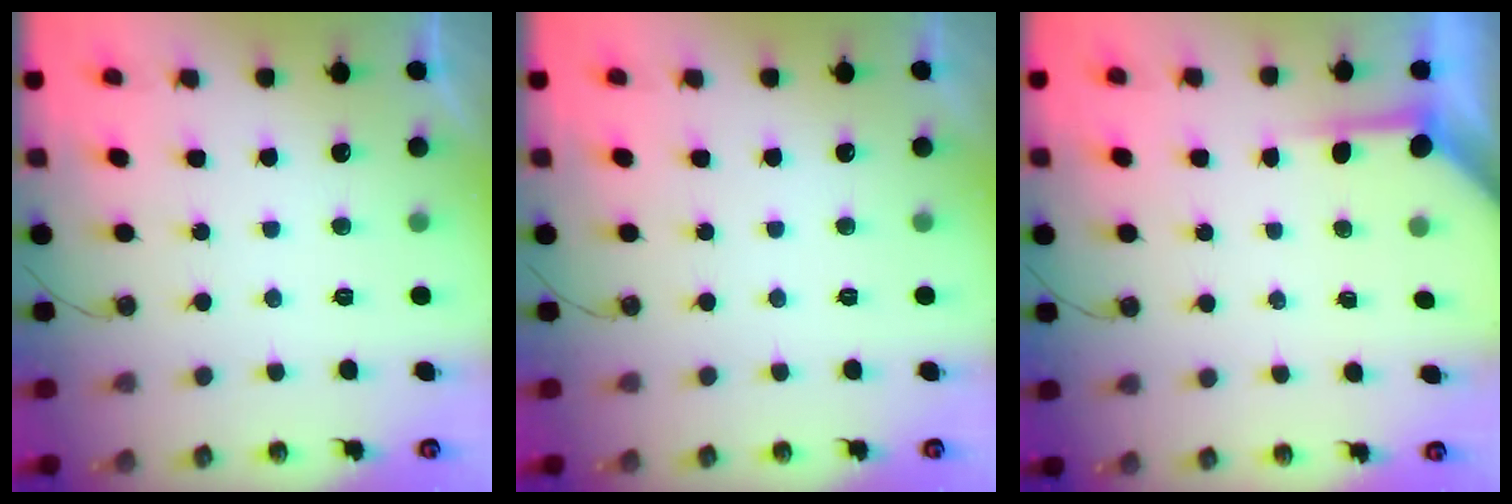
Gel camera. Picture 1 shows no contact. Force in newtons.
{"total": 0.0}
{"total": 3.7, "press": 3.6, "slide": 0.4}